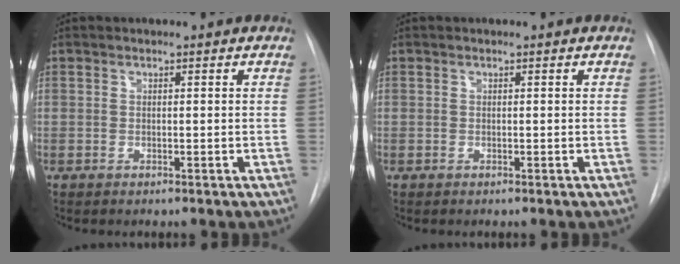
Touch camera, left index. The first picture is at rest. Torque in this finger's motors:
{"motor_torque": [0.00, 0.00, -0.03, 0.00]}